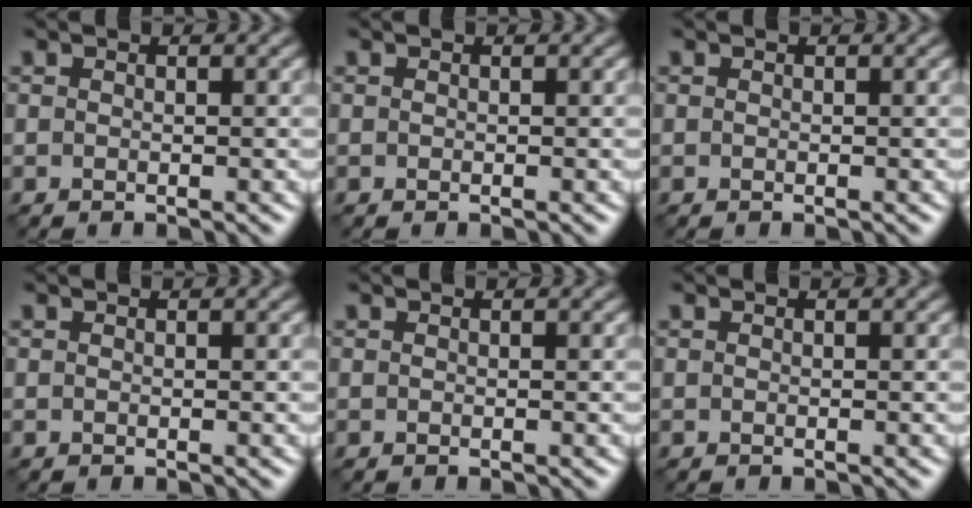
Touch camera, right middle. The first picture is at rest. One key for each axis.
{"total": 0.0}
{"total": 0.0}
{"total": 0.0}
{"total": 0.0}
{"total": 0.0}